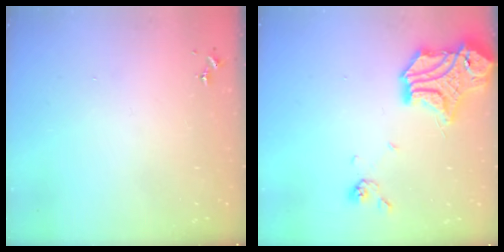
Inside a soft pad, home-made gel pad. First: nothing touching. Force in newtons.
{"total": 18.4, "press": 18.3, "slide": 2.2}